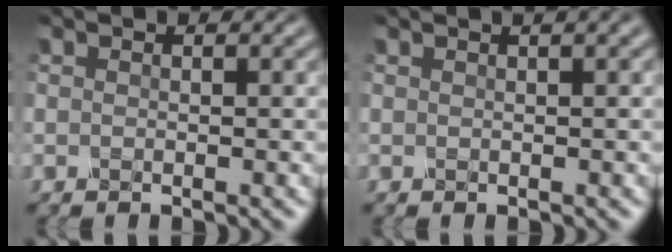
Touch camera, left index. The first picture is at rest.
{"total": 1.6, "force": [0.9, 0.4, 1.3], "torque": [-0.018, 0.004, 0.008]}